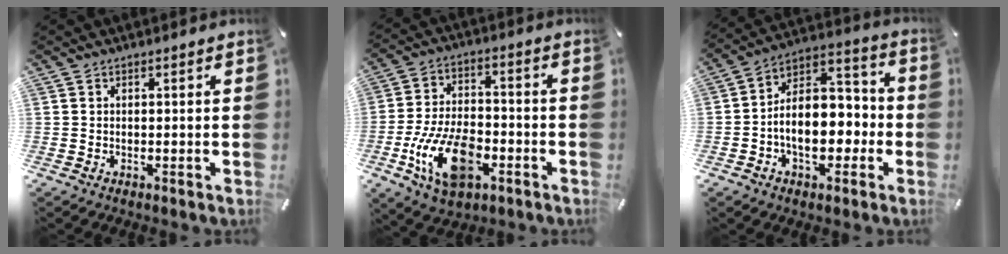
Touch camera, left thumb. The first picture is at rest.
{"total": 16.1, "force": [-6.3, 9.4, 11.4], "torque": [-0.230, 0.027, -0.104]}
{"total": 13.9, "force": [-3.5, 9.8, 9.2], "torque": [-0.134, 0.009, -0.063]}